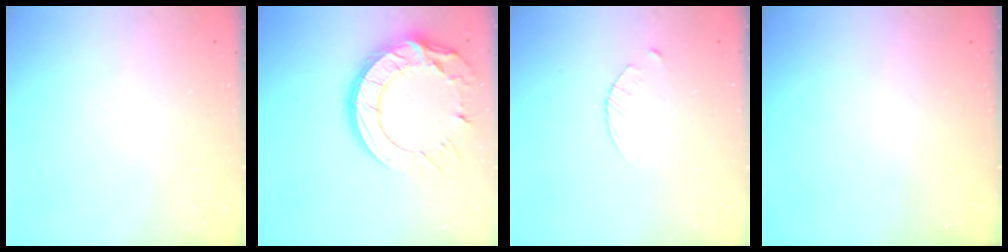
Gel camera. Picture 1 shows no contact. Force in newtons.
{"total": 20.2, "press": 20.1, "slide": 1.7}
{"total": 2.9, "press": 2.9, "slide": 0.4}
{"total": 0.0}